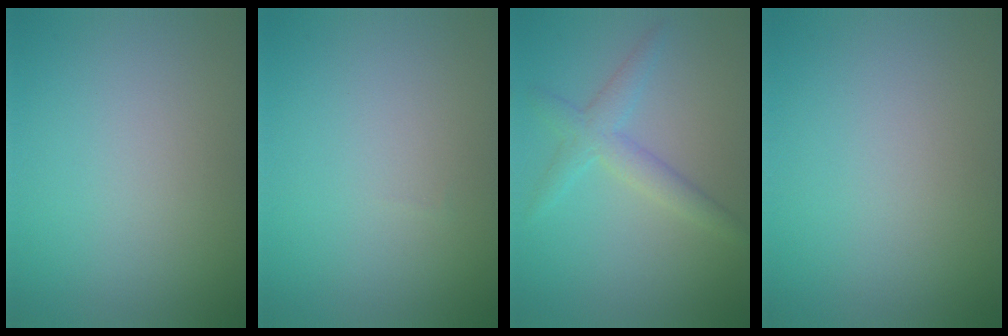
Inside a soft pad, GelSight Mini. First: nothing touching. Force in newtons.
{"total": 0.0}
{"total": 2.9, "press": 2.9, "slide": 0.1}
{"total": 0.0}